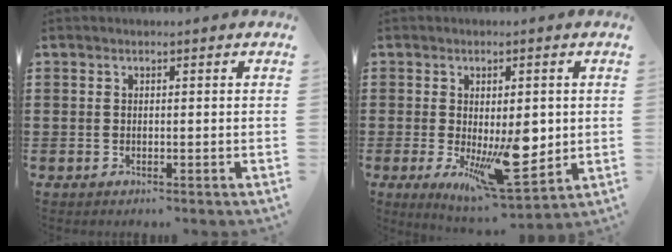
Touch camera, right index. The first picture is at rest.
{"total": 11.2, "force": [-1.2, 4.6, 10.1], "torque": [-0.152, -0.020, -0.014]}